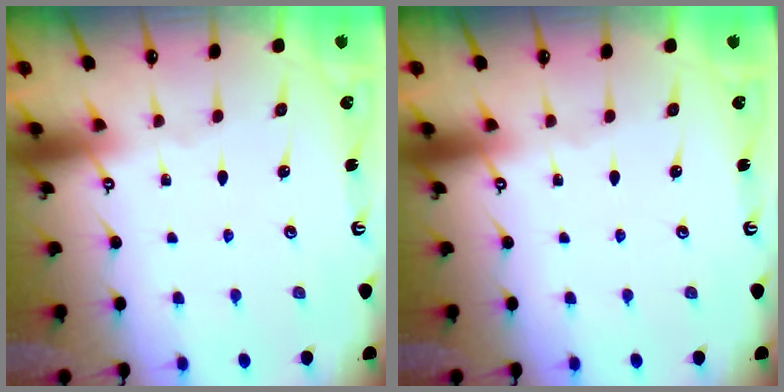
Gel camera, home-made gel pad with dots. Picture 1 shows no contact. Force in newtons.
{"total": 0.0}